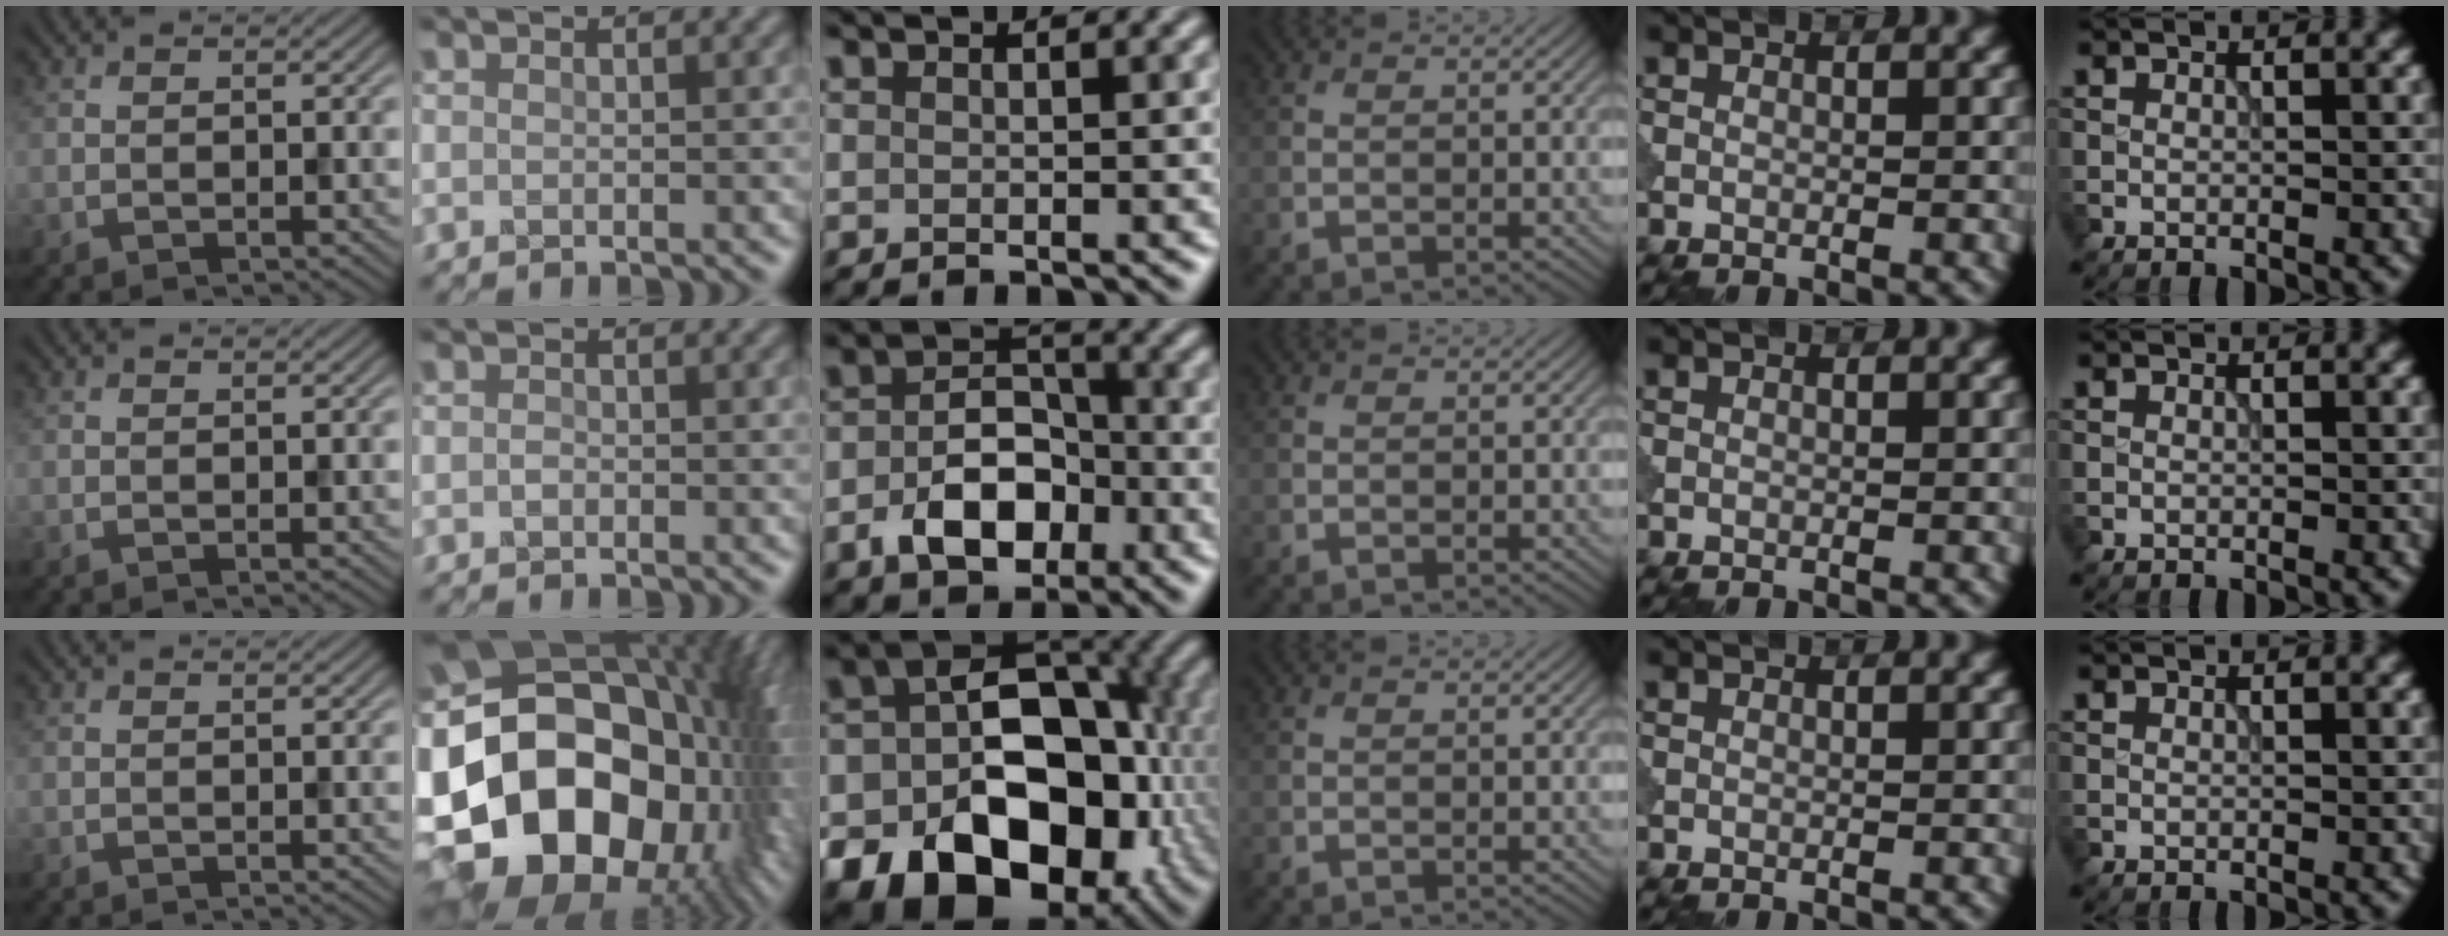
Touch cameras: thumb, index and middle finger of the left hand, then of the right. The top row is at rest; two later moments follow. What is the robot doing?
{"motion": "insert", "object": "peg toy"}